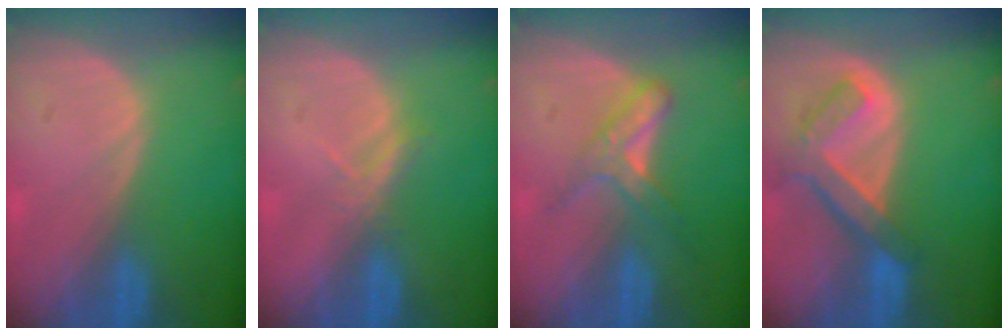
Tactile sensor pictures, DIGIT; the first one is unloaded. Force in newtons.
{"total": 2.1, "press": 1.9, "slide": 0.9}
{"total": 5.9, "press": 5.1, "slide": 3.0}
{"total": 7.4, "press": 6.4, "slide": 3.7}